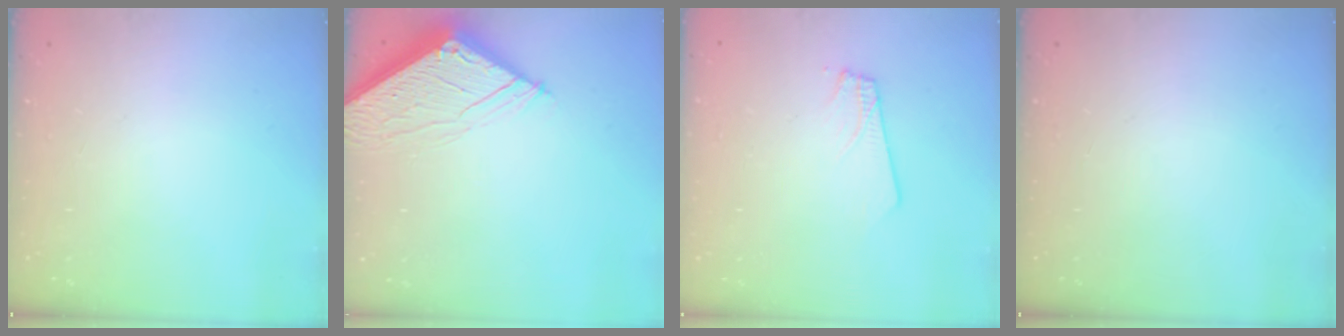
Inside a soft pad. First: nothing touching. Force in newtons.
{"total": 6.6, "press": 6.6, "slide": 0.7}
{"total": 1.8, "press": 1.8, "slide": 0.1}
{"total": 0.0}